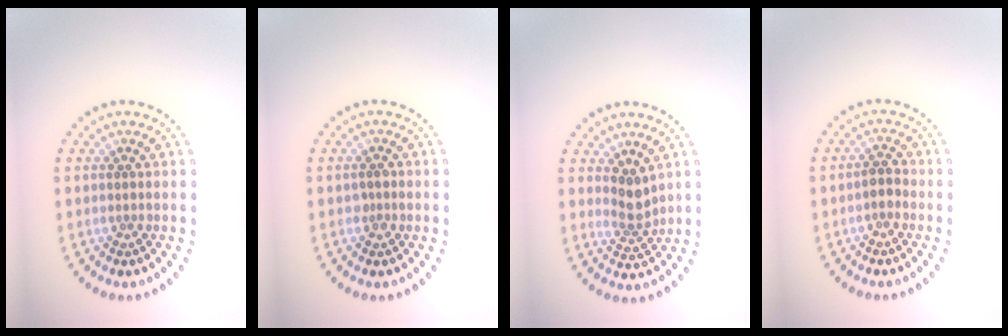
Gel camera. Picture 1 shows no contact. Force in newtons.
{"total": 0.7, "press": 0.7, "slide": 0.1}
{"total": 2.3, "press": 1.9, "slide": 1.4}
{"total": 1.4, "press": 1.3, "slide": 0.7}